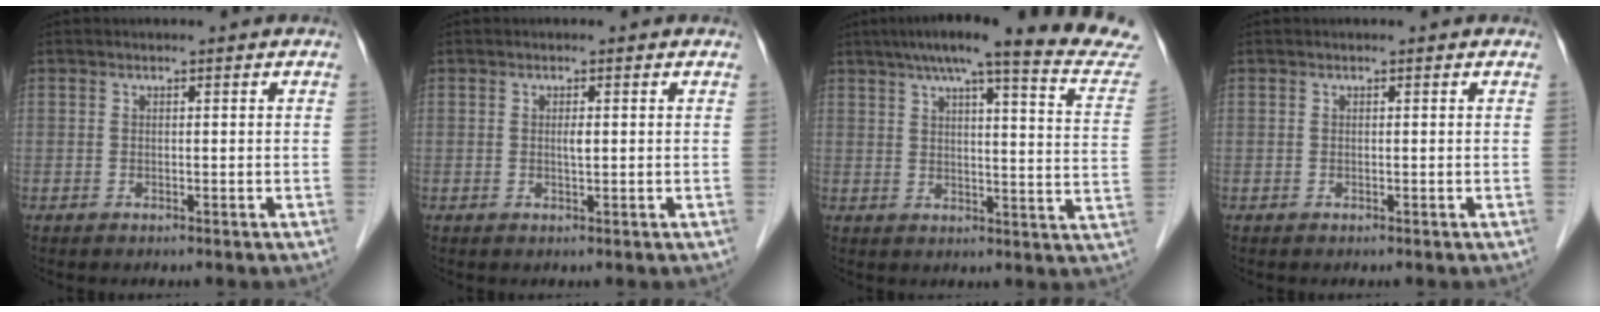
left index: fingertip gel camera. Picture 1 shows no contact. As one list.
[{"total": 1.0, "force": [0.2, 0.2, 1.0], "torque": [-0.019, 0.000, 0.002]}, {"total": 22.5, "force": [19.6, 0.6, 11.0], "torque": [-0.148, -0.038, 0.228]}, {"total": 0.0}]